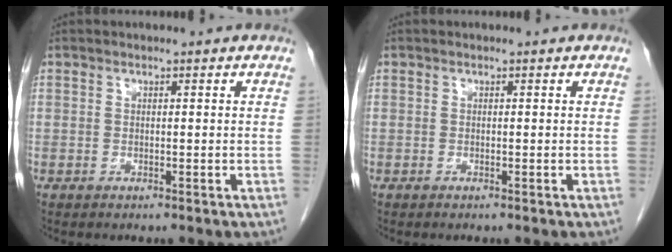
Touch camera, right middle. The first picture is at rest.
{"total": 0.0}